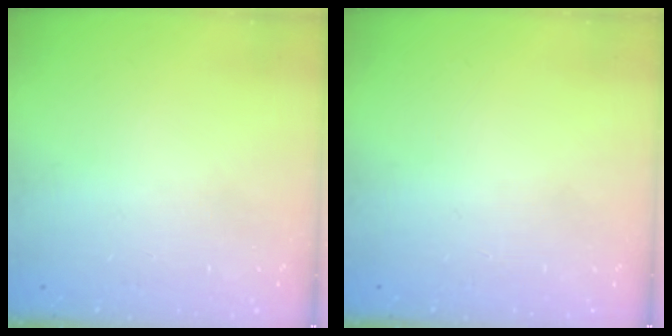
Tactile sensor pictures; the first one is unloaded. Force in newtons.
{"total": 0.0}